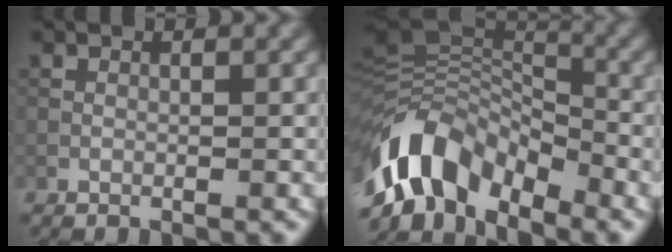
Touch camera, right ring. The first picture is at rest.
{"total": 10.3, "force": [-6.0, 5.8, 6.1], "torque": [-0.108, 0.007, -0.122]}